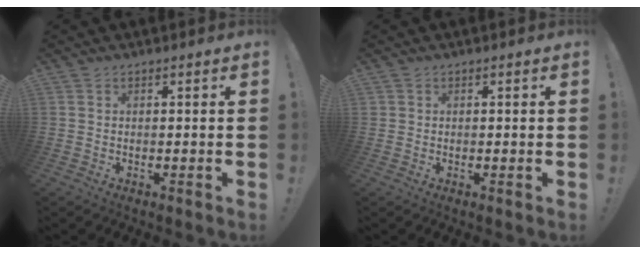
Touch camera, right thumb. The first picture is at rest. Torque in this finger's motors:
{"motor_torque": [0.16, -0.09, -0.15, 0.07, -0.02]}